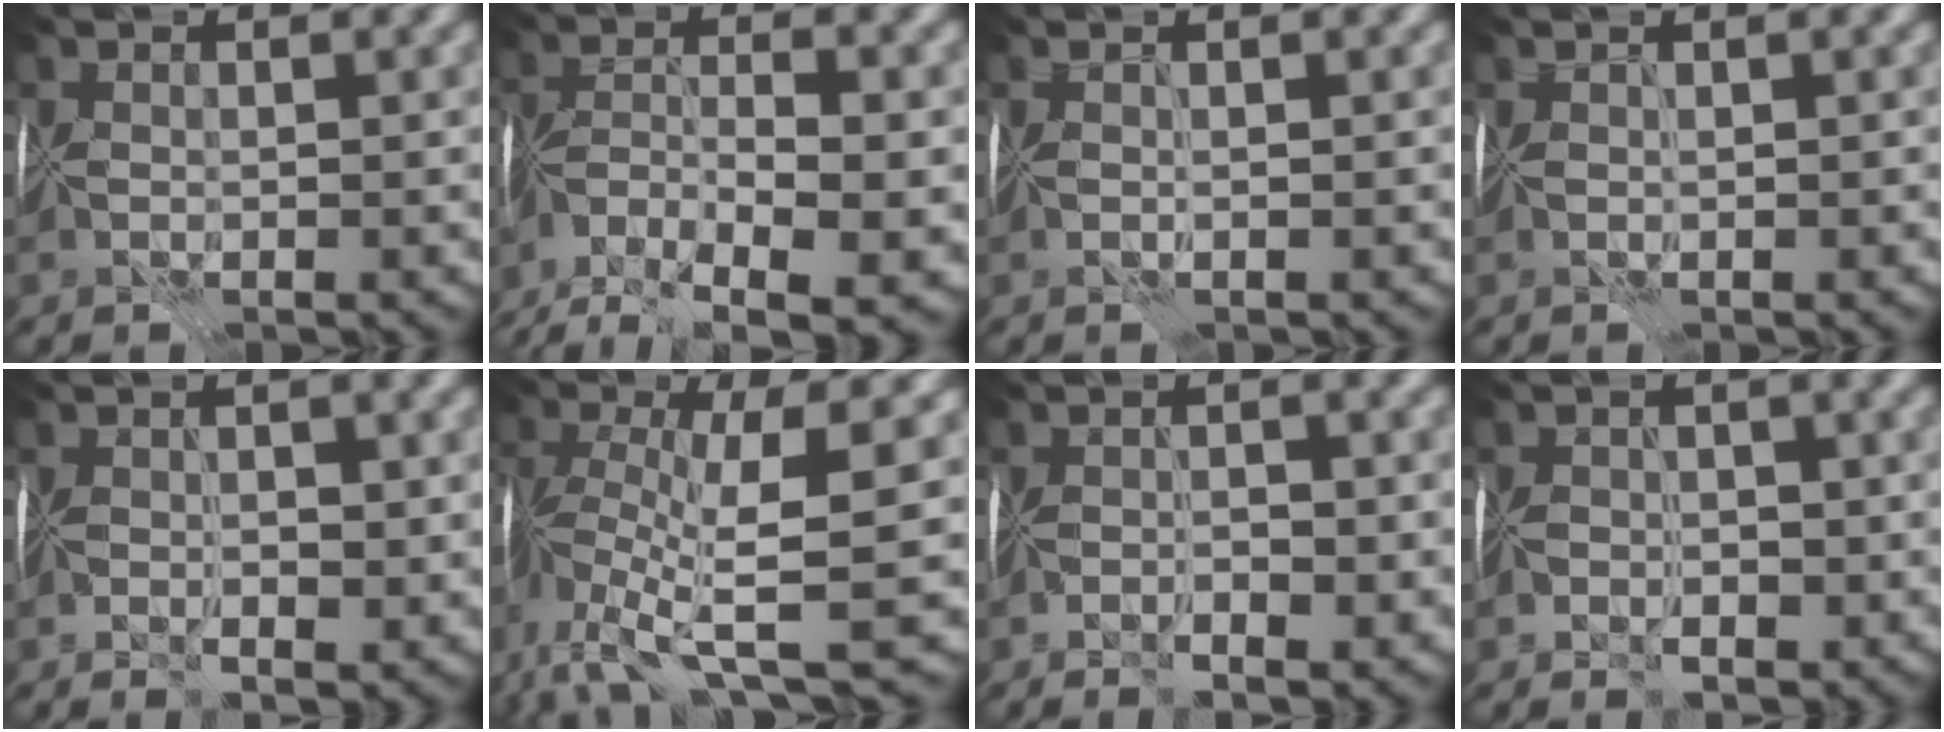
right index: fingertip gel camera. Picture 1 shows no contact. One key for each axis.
{"total": 8.8, "fx": -5.6, "fy": 2.8, "fz": 6.2, "tx": -0.107, "ty": -0.007, "tz": -0.103}
{"total": 0.7, "fx": 0.1, "fy": -0.6, "fz": 0.4, "tx": -0.004, "ty": 0.000, "tz": 0.002}
{"total": 0.7, "fx": 0.4, "fy": -0.4, "fz": 0.4, "tx": -0.003, "ty": 0.004, "tz": 0.008}
{"total": 2.6, "fx": -0.9, "fy": 1.0, "fz": 2.3, "tx": -0.036, "ty": -0.007, "tz": -0.013}
{"total": 8.8, "fx": -1.5, "fy": 3.1, "fz": 8.1, "tx": -0.166, "ty": -0.032, "tz": -0.024}
{"total": 2.5, "fx": -1.6, "fy": 0.5, "fz": 1.8, "tx": -0.023, "ty": -0.001, "tz": -0.025}
{"total": 2.2, "fx": -1.4, "fy": 1.4, "fz": 1.1, "tx": -0.007, "ty": -0.005, "tz": -0.027}